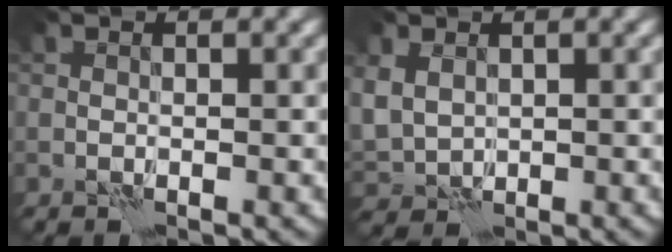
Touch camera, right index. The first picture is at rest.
{"total": 3.4, "force": [0.8, 2.7, 1.9], "torque": [-0.056, -0.006, 0.018]}